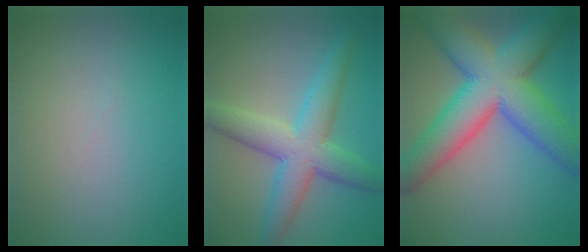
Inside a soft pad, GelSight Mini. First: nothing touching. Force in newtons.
{"total": 6.6, "press": 6.6, "slide": 0.1}
{"total": 12.1, "press": 12.1, "slide": 0.5}